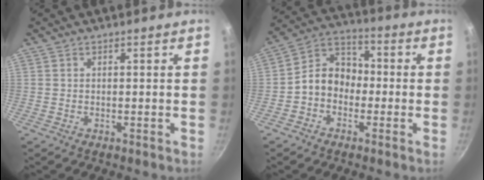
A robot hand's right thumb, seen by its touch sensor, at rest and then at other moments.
{"total": 9.3, "force": [-1.9, 7.5, 5.3], "torque": [-0.064, 0.040, -0.051]}